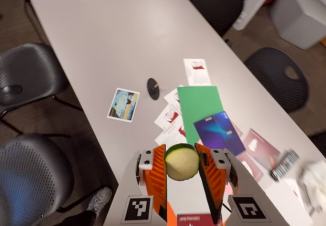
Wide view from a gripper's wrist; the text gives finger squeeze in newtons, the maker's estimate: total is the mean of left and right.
{"total": 14.0, "left": 14.3, "right": 13.7}